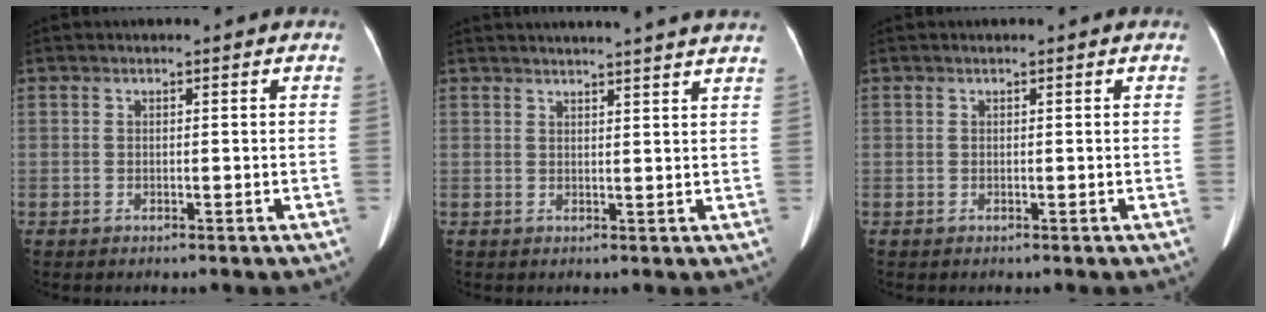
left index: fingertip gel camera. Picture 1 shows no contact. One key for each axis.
{"total": 13.1, "fx": 12.2, "fy": -0.4, "fz": 4.8, "tx": -0.071, "ty": -0.001, "tz": 0.137}
{"total": 0.0}